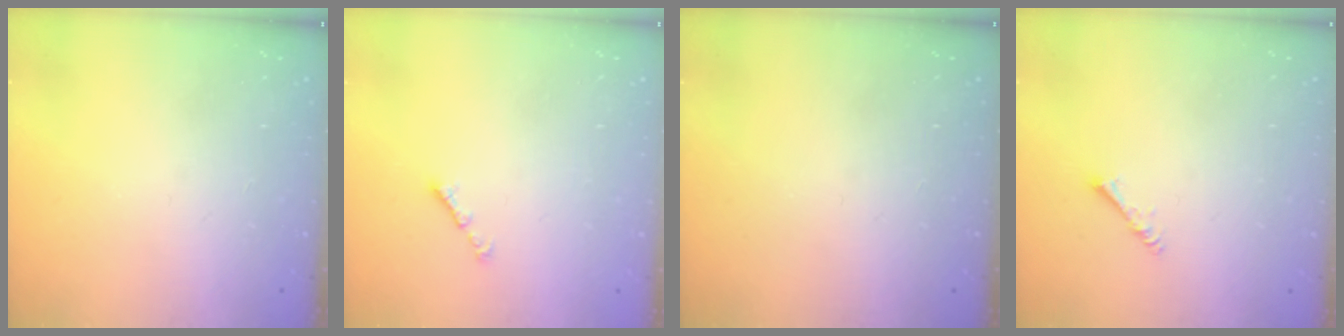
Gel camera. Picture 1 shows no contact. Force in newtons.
{"total": 1.3, "press": 1.2, "slide": 0.5}
{"total": 0.0}
{"total": 1.4, "press": 1.3, "slide": 0.3}